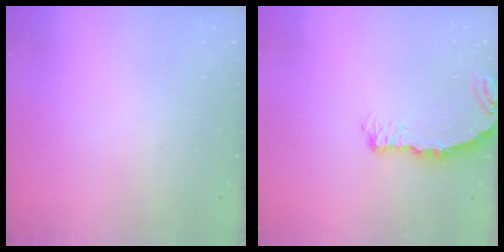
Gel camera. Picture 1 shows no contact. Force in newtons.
{"total": 6.9, "press": 6.9, "slide": 0.6}